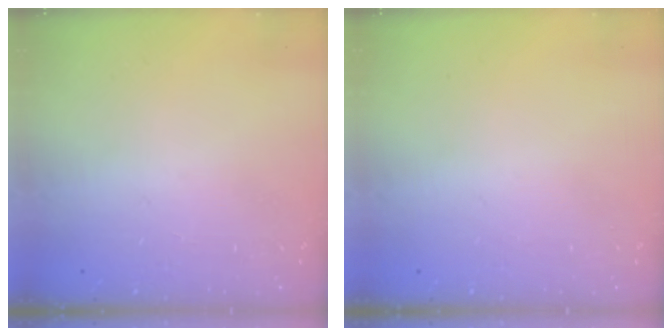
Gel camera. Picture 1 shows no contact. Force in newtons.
{"total": 0.0}